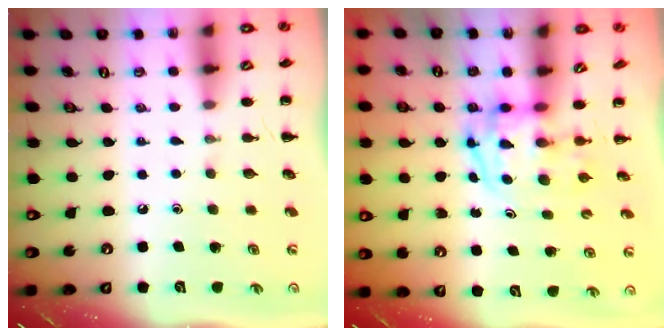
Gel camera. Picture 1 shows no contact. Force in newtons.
{"total": 3.8, "press": 3.7, "slide": 0.8}